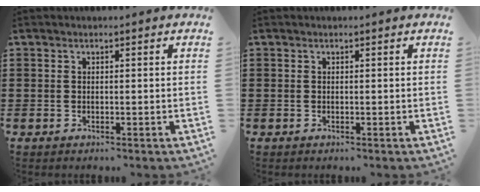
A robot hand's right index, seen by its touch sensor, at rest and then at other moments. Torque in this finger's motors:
{"motor_torque": [0.00, 0.00, 0.00, 0.00]}